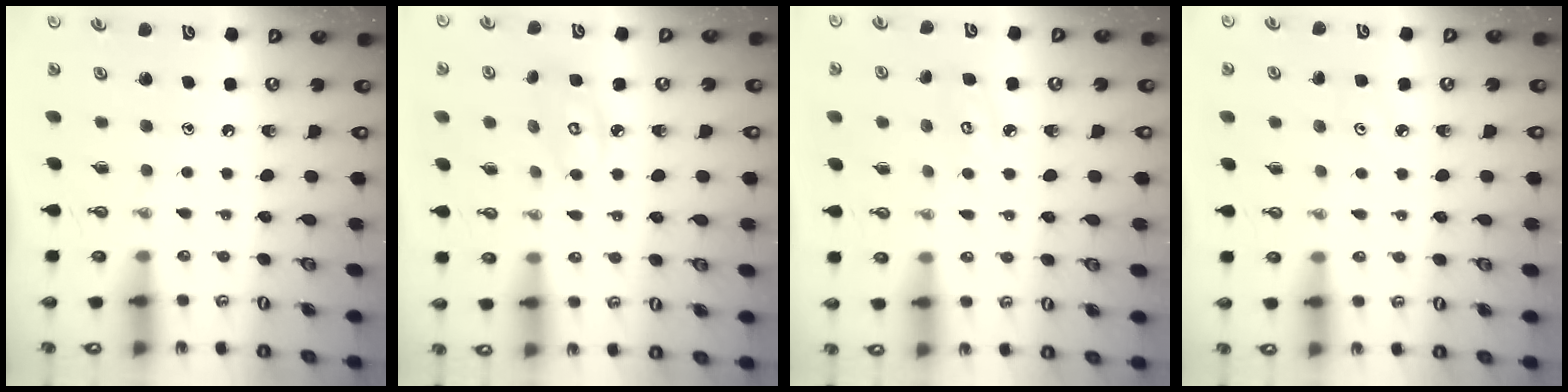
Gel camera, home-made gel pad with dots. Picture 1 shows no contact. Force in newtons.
{"total": 4.8, "press": 4.7, "slide": 0.2}
{"total": 5.0, "press": 4.9, "slide": 0.5}
{"total": 3.6, "press": 3.6, "slide": 0.4}